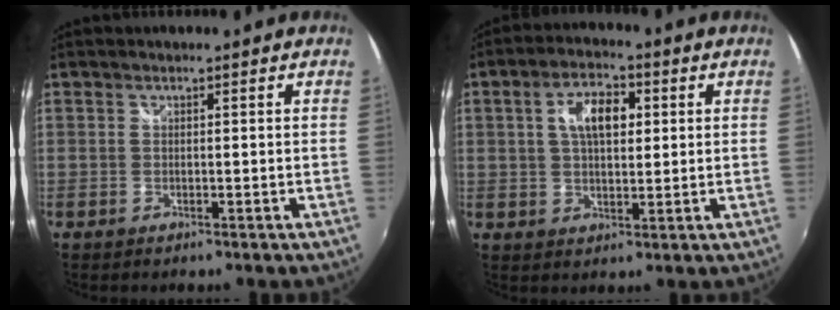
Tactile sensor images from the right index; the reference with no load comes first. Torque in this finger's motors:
{"motor_torque": [0.61, 0.18, 0.43, 0.07]}